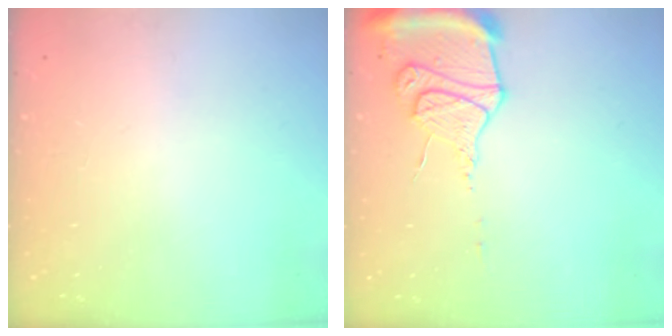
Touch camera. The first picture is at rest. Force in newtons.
{"total": 14.1, "press": 14.1, "slide": 1.3}